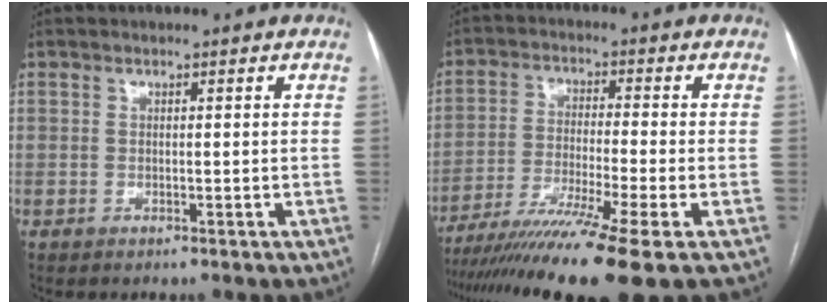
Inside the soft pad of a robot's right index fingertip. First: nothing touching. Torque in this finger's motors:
{"motor_torque": [1.36, -0.78, 1.05, 0.21]}